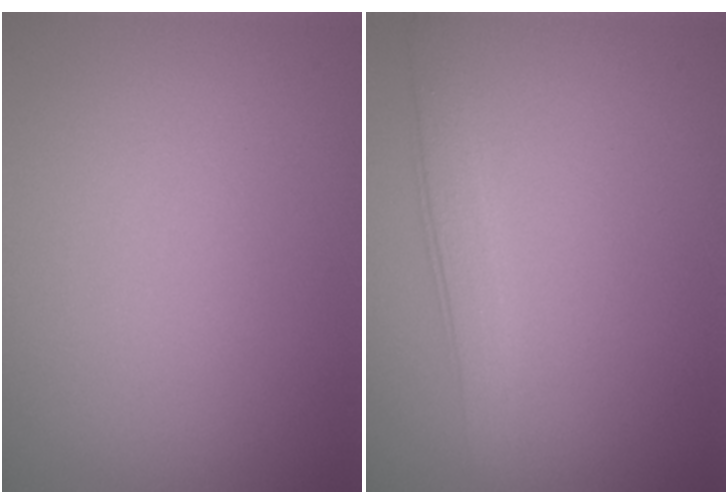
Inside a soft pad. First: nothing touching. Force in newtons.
{"total": 2.9, "press": 2.9, "slide": 0.2}